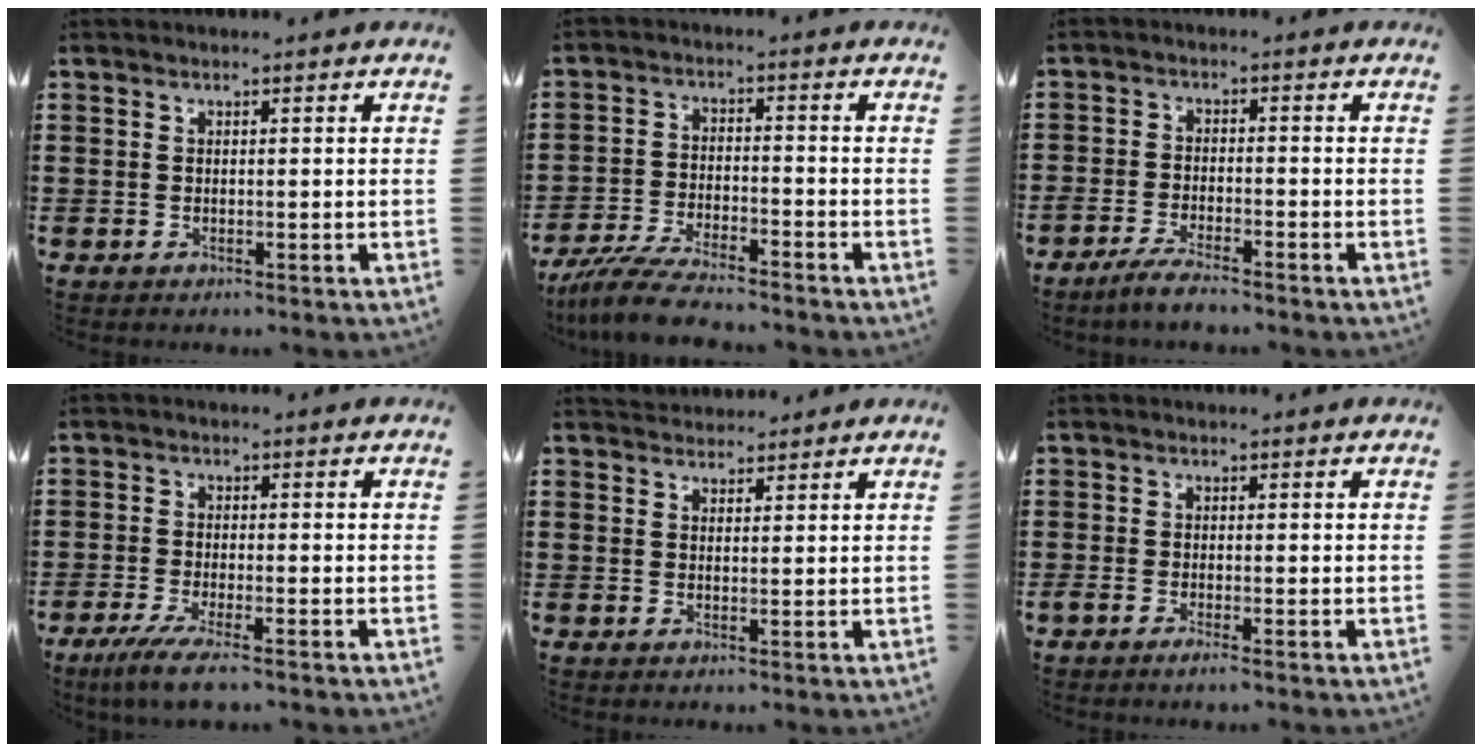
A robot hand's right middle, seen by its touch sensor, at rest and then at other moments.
{"total": 6.6, "force": [-6.0, 0.6, 2.6], "torque": [-0.066, -0.006, -0.118]}
{"total": 3.7, "force": [-3.3, 0.2, 1.5], "torque": [-0.034, 0.001, -0.067]}
{"total": 4.1, "force": [-3.0, 0.2, 2.8], "torque": [-0.066, -0.017, -0.060]}
{"total": 2.2, "force": [2.1, 0.5, -0.4], "torque": [0.001, 0.000, 0.043]}
{"total": 1.1, "force": [-0.6, 0.1, 0.9], "torque": [-0.016, -0.004, -0.010]}